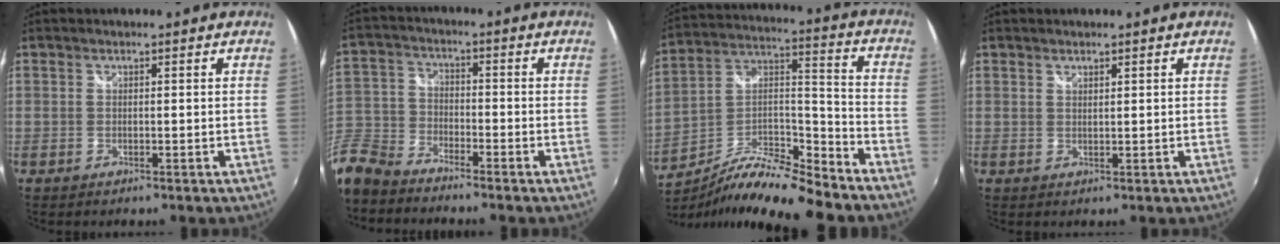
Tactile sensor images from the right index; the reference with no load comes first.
{"total": 12.0, "force": [-8.8, 6.7, 4.6], "torque": [-0.127, 0.001, -0.189]}
{"total": 15.4, "force": [-12.7, 1.6, 8.5], "torque": [-0.158, 0.006, -0.234]}
{"total": 1.0, "force": [0.9, 0.2, 0.4], "torque": [-0.004, 0.000, 0.015]}